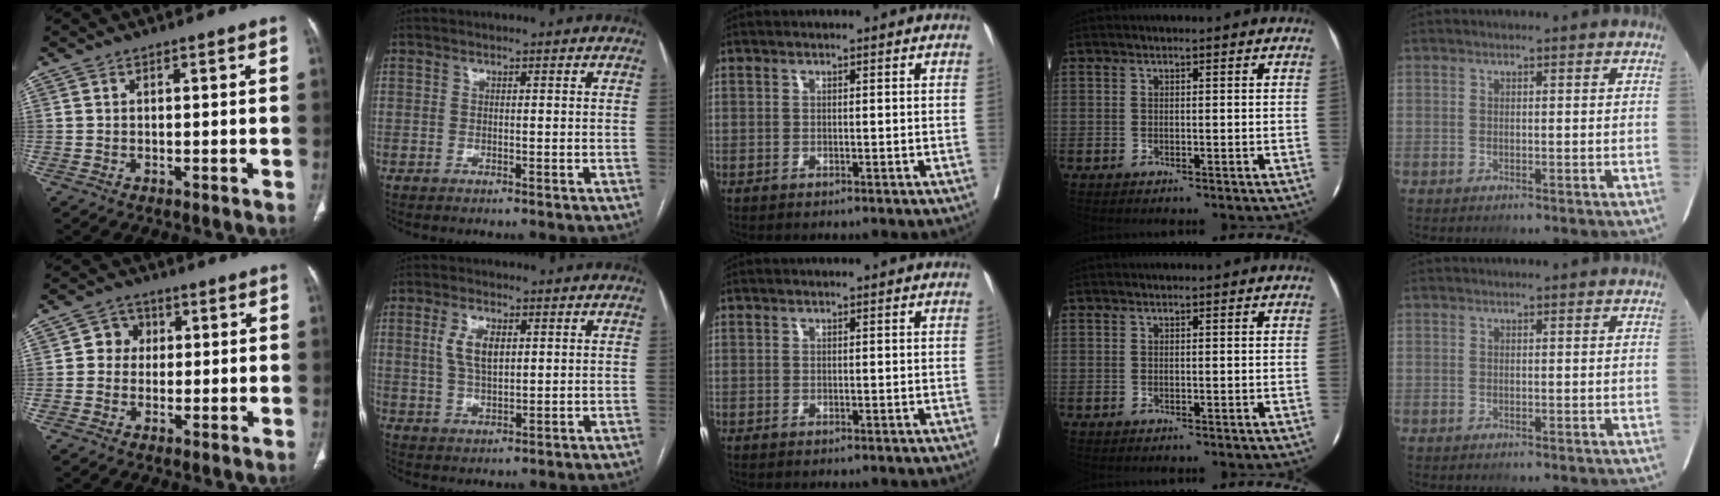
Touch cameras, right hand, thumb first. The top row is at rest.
{"thumb": {"total": 4.3, "force": [0.5, 4.0, 1.4], "torque": [0.008, 0.009, 0.000]}, "index": {"total": 5.4, "force": [1.6, 2.3, 4.6], "torque": [-0.100, 0.004, 0.035]}}